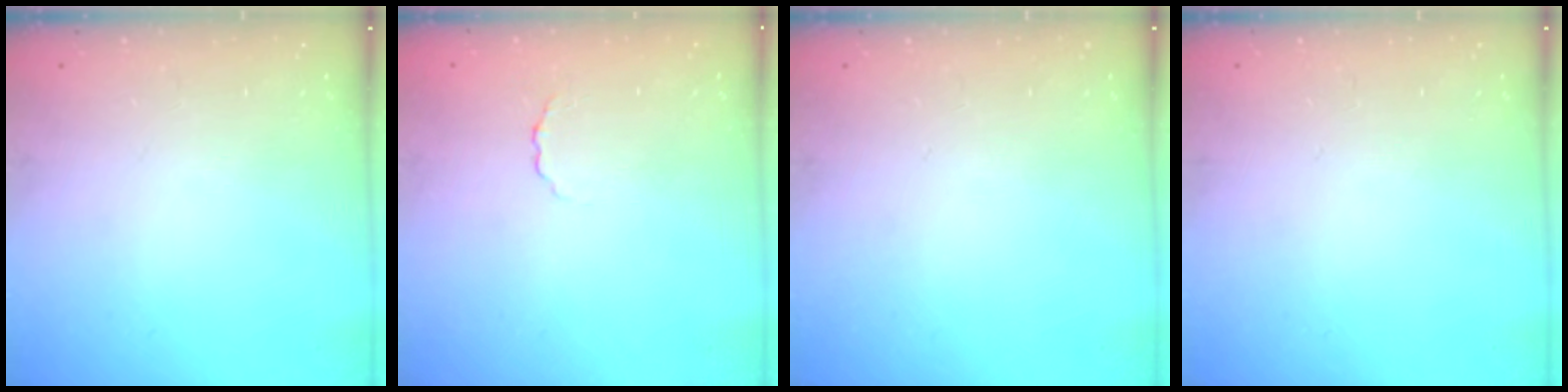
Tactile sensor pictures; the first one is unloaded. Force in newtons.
{"total": 2.0, "press": 1.9, "slide": 0.4}
{"total": 0.0}
{"total": 0.0}